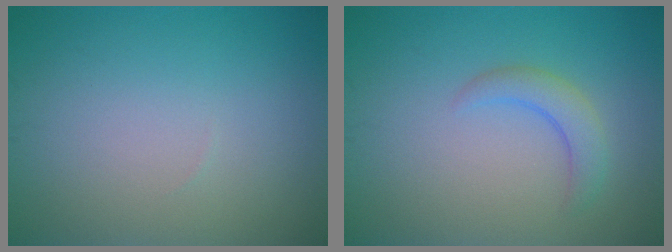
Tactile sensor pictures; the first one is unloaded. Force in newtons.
{"total": 2.3, "press": 2.3, "slide": 0.4}